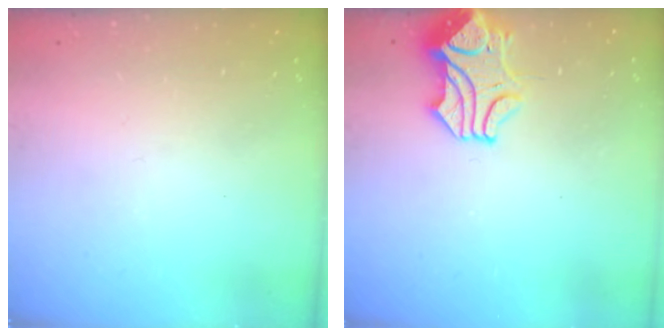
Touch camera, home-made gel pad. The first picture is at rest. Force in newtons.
{"total": 1.6, "press": 1.3, "slide": 0.9}